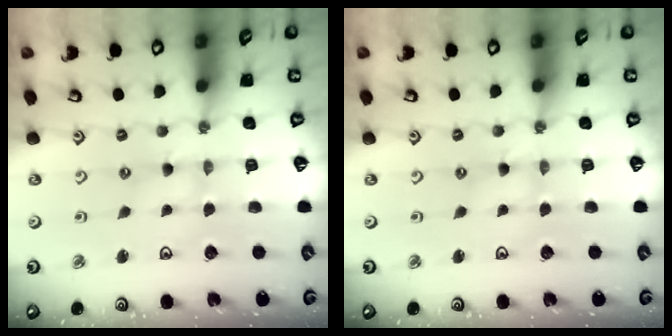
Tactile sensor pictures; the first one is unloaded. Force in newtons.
{"total": 0.0}